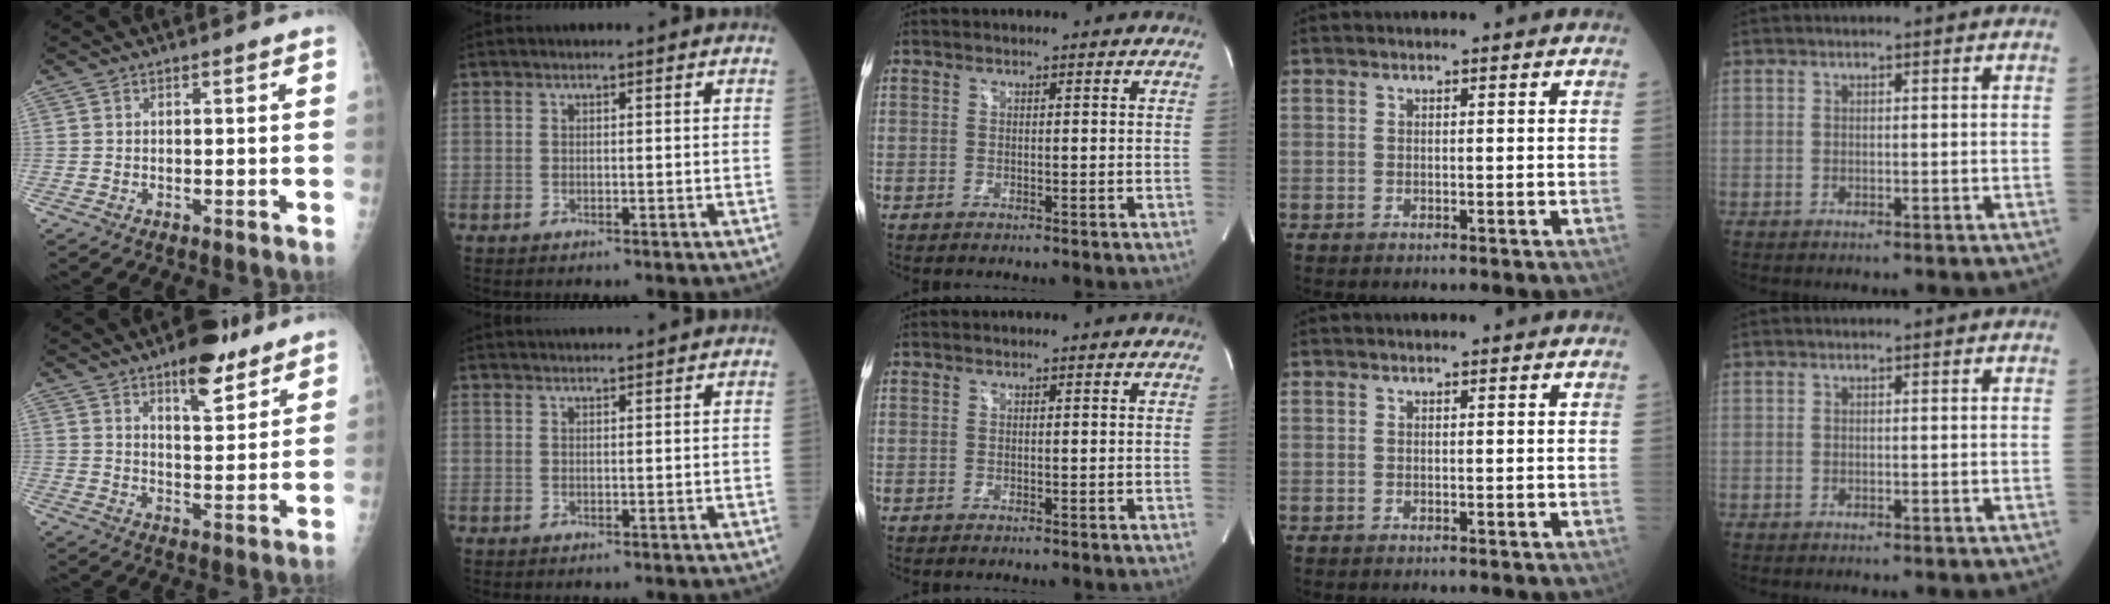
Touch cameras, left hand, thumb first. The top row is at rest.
{"thumb": {"total": 10.1, "force": [6.7, 3.7, 6.6], "torque": [-0.075, -0.039, 0.099]}, "index": {"total": 4.0, "force": [3.9, 0.0, 1.0], "torque": [-0.010, 0.029, 0.054]}}